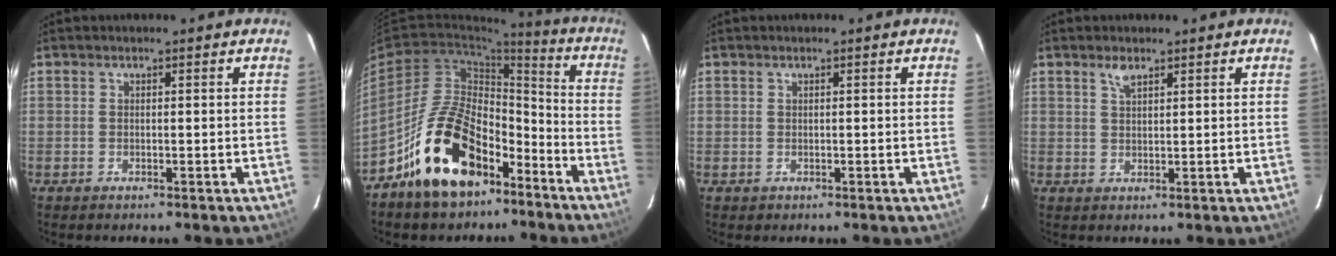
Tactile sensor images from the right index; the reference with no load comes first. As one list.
[{"total": 18.4, "force": [-11.3, 9.8, 10.7], "torque": [-0.197, 0.030, -0.172]}, {"total": 0.7, "force": [0.2, 0.7, -0.2], "torque": [0.008, 0.001, 0.003]}, {"total": 2.2, "force": [1.6, 0.9, 1.2], "torque": [-0.022, 0.002, 0.030]}]